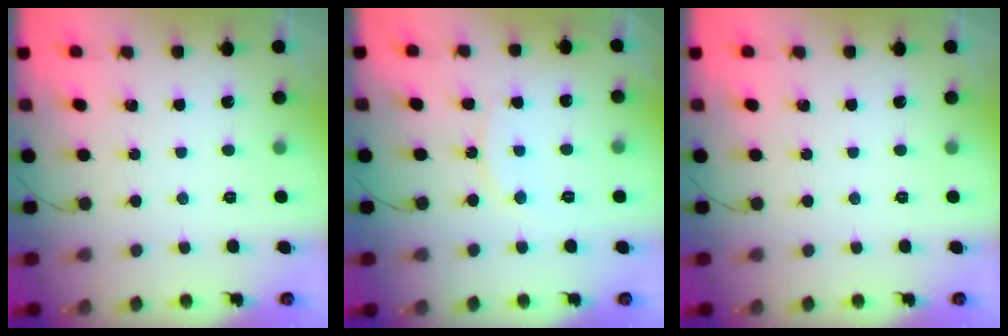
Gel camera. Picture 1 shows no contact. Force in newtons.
{"total": 9.2, "press": 9.2, "slide": 0.4}
{"total": 0.0}